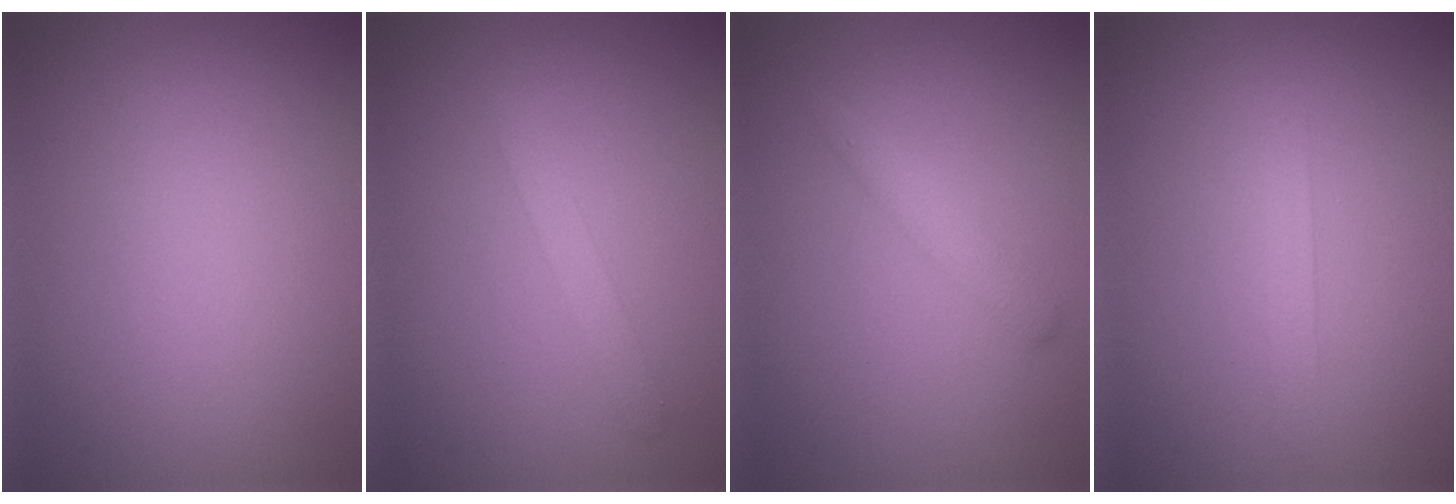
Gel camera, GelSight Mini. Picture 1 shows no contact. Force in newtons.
{"total": 1.4, "press": 1.4, "slide": 0.1}
{"total": 1.6, "press": 1.6, "slide": 0.1}
{"total": 1.3, "press": 1.3, "slide": 0.1}